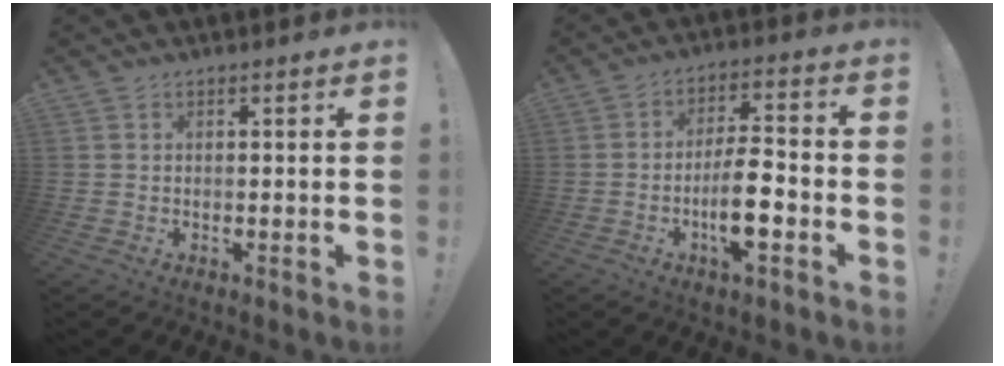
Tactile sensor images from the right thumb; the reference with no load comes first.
{"total": 11.0, "force": [-3.9, 3.5, 9.6], "torque": [-0.173, 0.011, -0.072]}